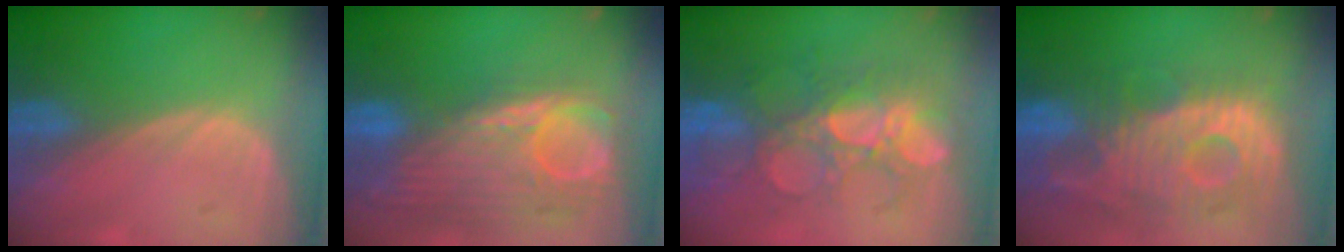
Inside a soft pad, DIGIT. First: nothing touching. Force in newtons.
{"total": 12.5, "press": 10.6, "slide": 6.6}
{"total": 9.1, "press": 8.8, "slide": 2.1}
{"total": 12.0, "press": 10.7, "slide": 5.4}